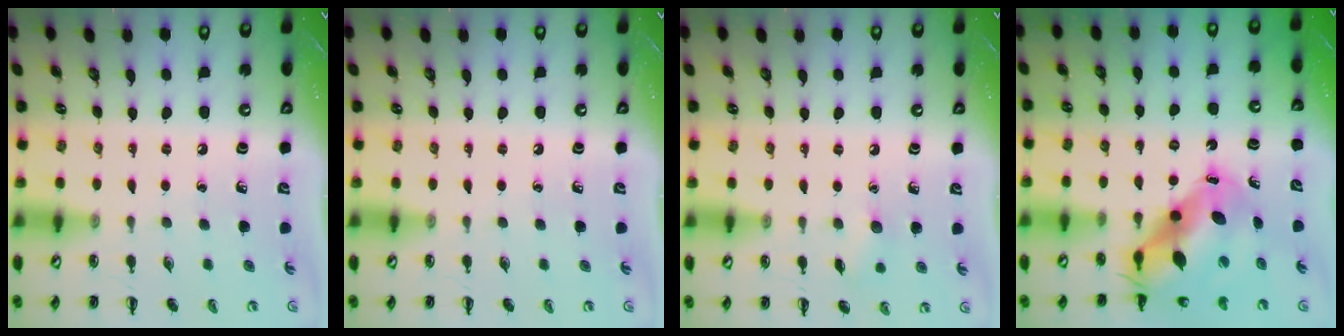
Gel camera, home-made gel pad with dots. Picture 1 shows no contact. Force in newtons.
{"total": 0.0}
{"total": 5.8, "press": 5.7, "slide": 1.1}
{"total": 11.4, "press": 11.0, "slide": 2.8}